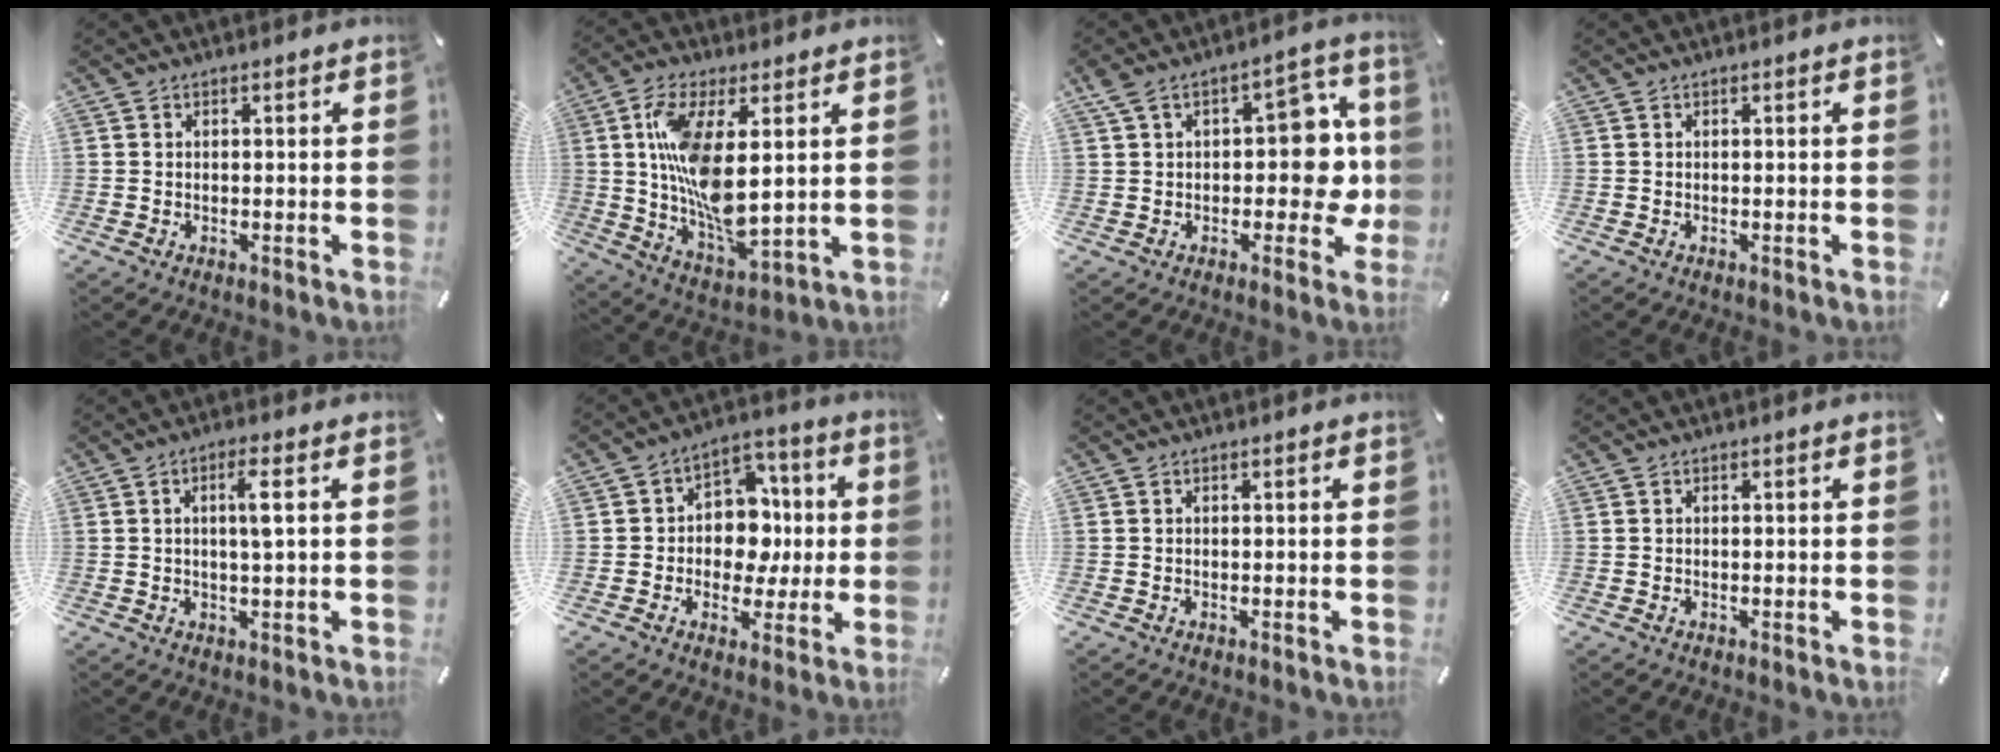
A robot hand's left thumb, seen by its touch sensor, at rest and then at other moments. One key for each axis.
{"total": 15.1, "fx": 3.2, "fy": 7.0, "fz": 13.0, "tx": -0.256, "ty": -0.024, "tz": 0.058}
{"total": 18.0, "fx": 1.2, "fy": 10.4, "fz": 14.6, "tx": -0.180, "ty": 0.008, "tz": 0.023}
{"total": 0.0}
{"total": 5.0, "fx": 0.9, "fy": 0.6, "fz": 4.9, "tx": -0.095, "ty": 0.001, "tz": 0.011}
{"total": 10.7, "fx": -0.5, "fy": 9.6, "fz": 4.9, "tx": -0.064, "ty": 0.008, "tz": -0.003}
{"total": 0.0}
{"total": 0.0}